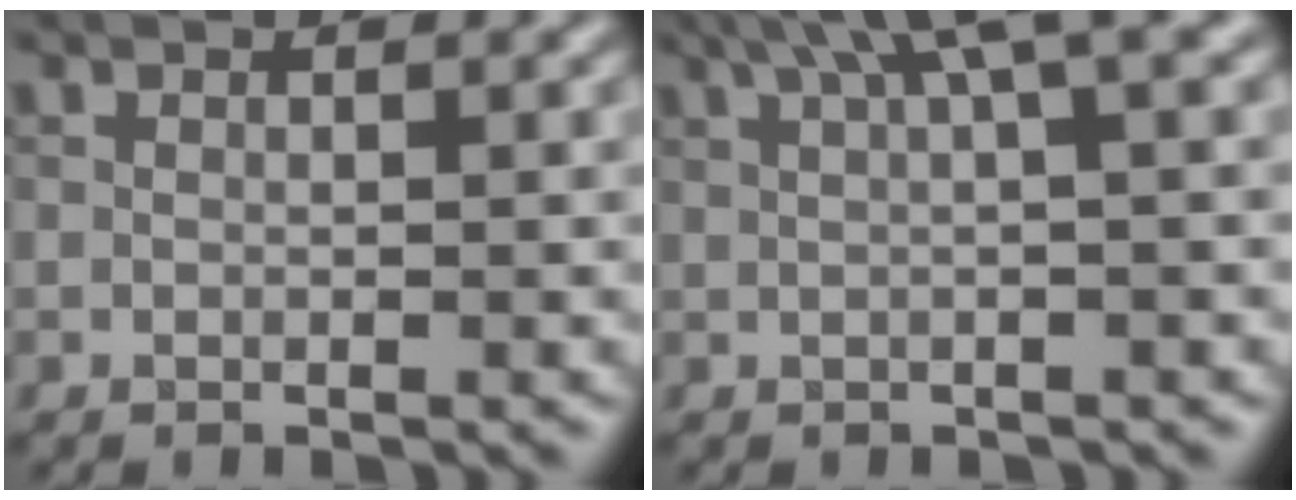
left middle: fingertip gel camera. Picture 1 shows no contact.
{"total": 5.3, "force": [2.5, 0.9, 4.6], "torque": [-0.067, 0.019, 0.042]}